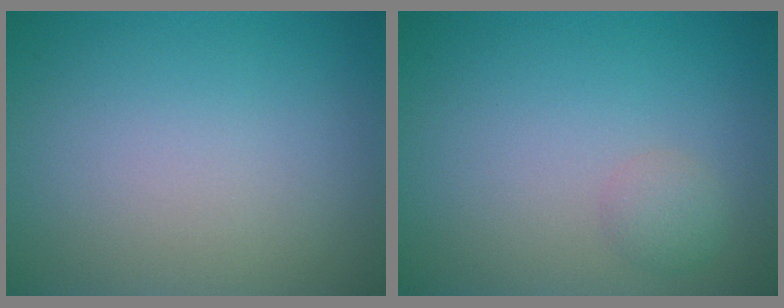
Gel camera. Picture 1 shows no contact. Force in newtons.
{"total": 1.4, "press": 1.4, "slide": 0.0}